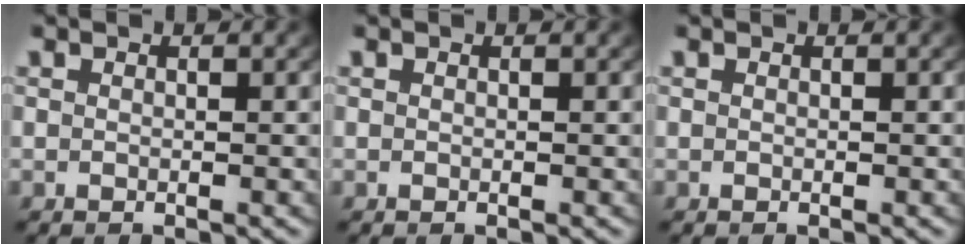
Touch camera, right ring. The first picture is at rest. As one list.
[{"total": 0.0}, {"total": 0.0}]